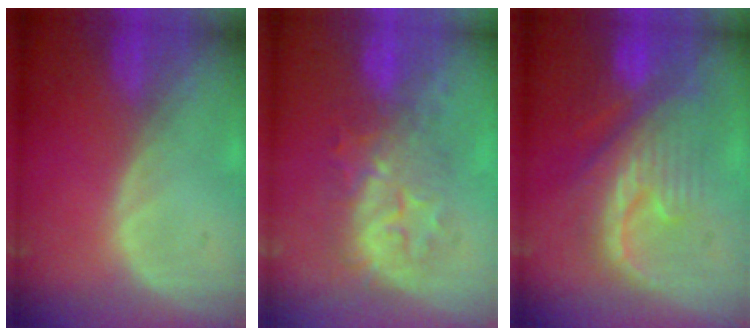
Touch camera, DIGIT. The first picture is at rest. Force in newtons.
{"total": 8.1, "press": 8.0, "slide": 1.2}
{"total": 9.7, "press": 9.2, "slide": 3.2}